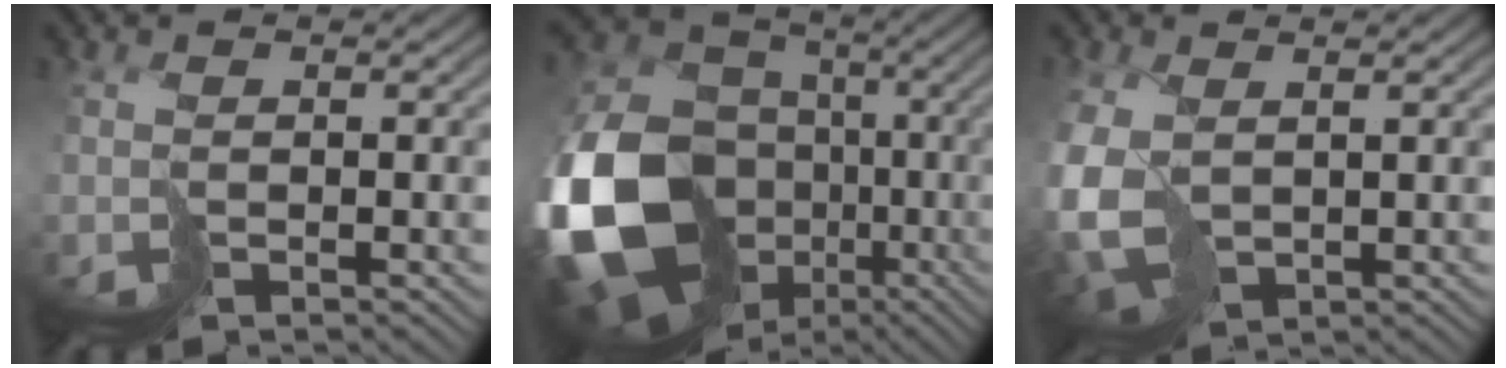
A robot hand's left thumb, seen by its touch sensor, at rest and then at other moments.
{"total": 22.2, "force": [-6.1, 18.6, 10.5], "torque": [-0.300, -0.065, -0.089]}
{"total": 7.4, "force": [-0.8, 5.2, 5.2], "torque": [-0.161, -0.022, -0.007]}